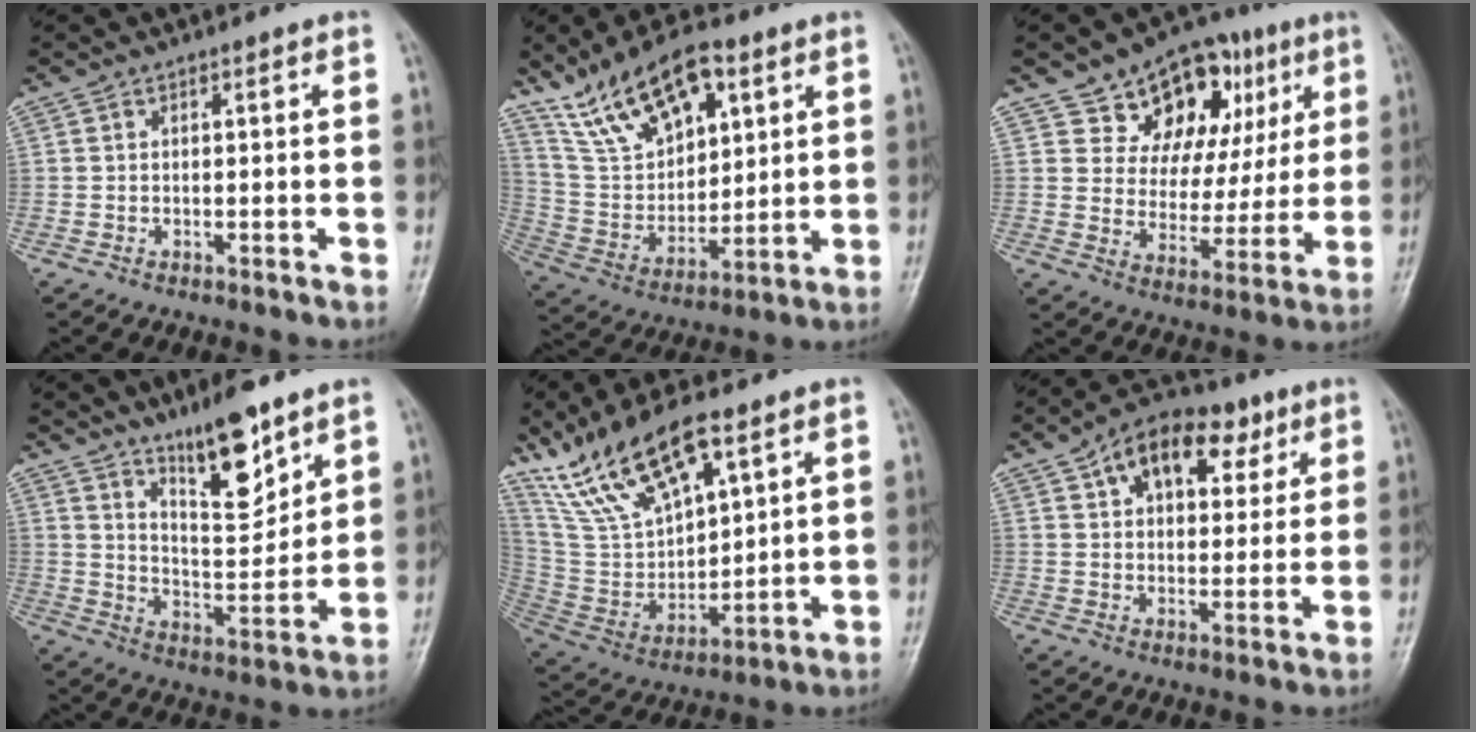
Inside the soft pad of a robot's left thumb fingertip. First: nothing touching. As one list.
[{"total": 19.3, "force": [11.1, 9.3, 12.8], "torque": [-0.196, -0.041, 0.219]}, {"total": 17.7, "force": [8.3, 11.9, 10.1], "torque": [-0.084, -0.010, 0.132]}, {"total": 11.9, "force": [8.4, 3.5, 7.7], "torque": [-0.105, -0.069, 0.153]}, {"total": 18.3, "force": [11.7, 7.3, 12.0], "torque": [-0.199, -0.043, 0.238]}, {"total": 14.2, "force": [6.6, 8.8, 9.0], "torque": [-0.093, -0.001, 0.101]}]